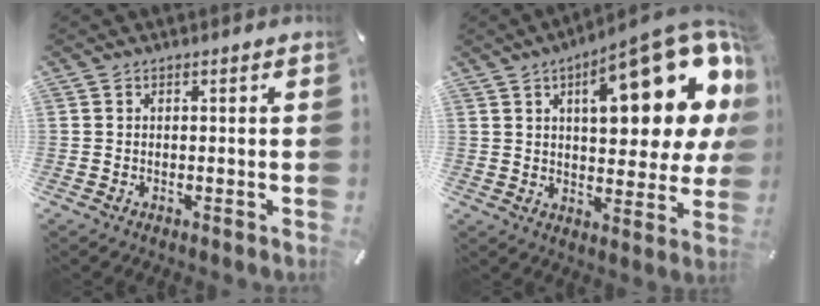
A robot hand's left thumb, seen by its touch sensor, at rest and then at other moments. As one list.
[{"total": 23.4, "force": [9.8, 9.3, 19.1], "torque": [-0.252, -0.053, 0.148]}]